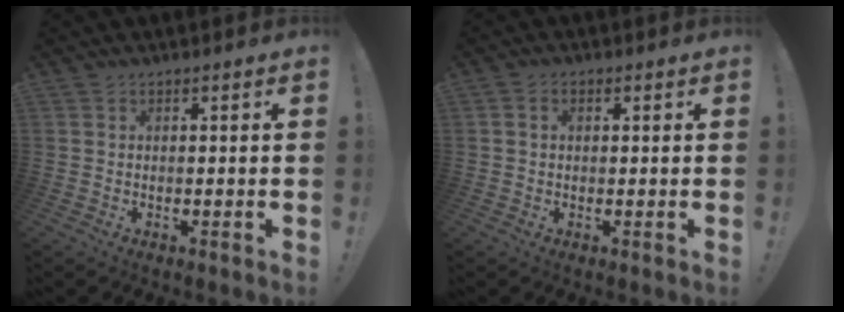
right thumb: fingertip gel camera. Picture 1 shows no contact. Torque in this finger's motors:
{"motor_torque": [0.13, -0.21, 0.05, -0.06, -0.02]}